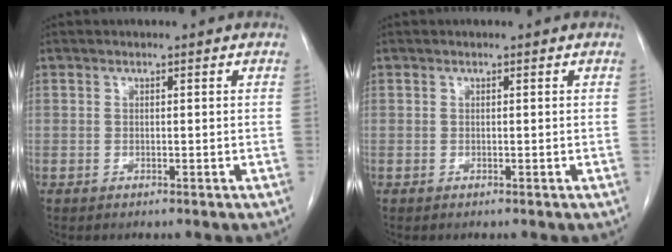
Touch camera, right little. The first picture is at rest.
{"total": 0.0}